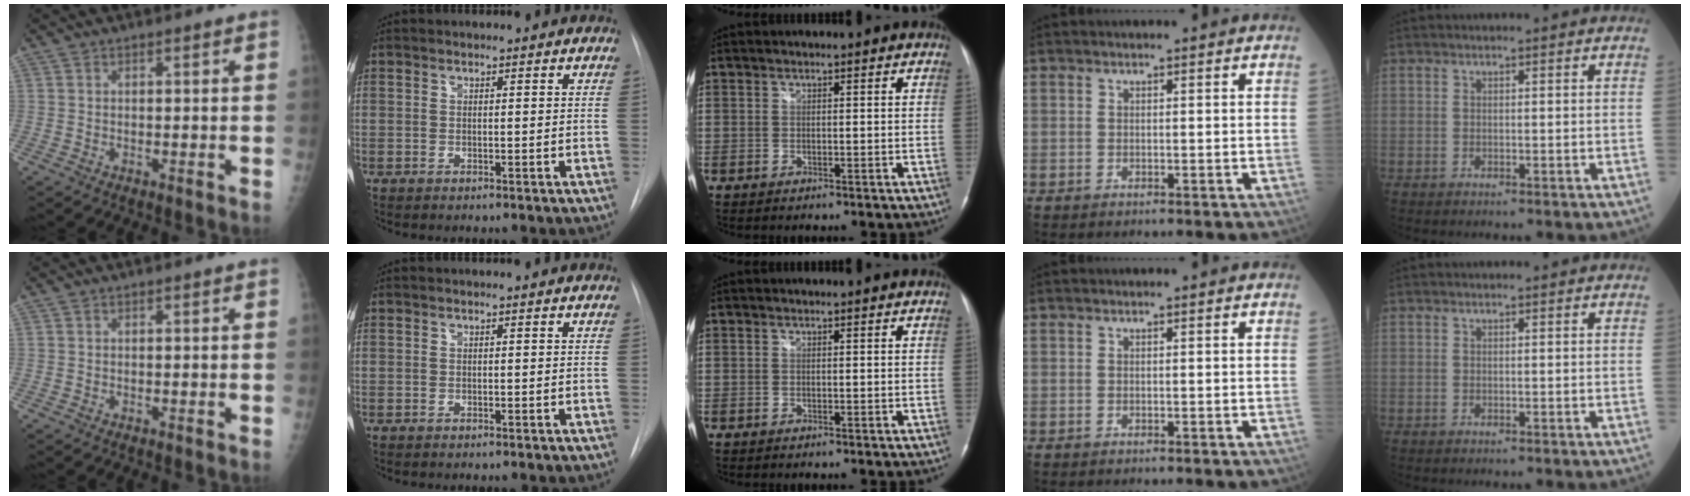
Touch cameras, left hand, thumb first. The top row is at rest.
{}